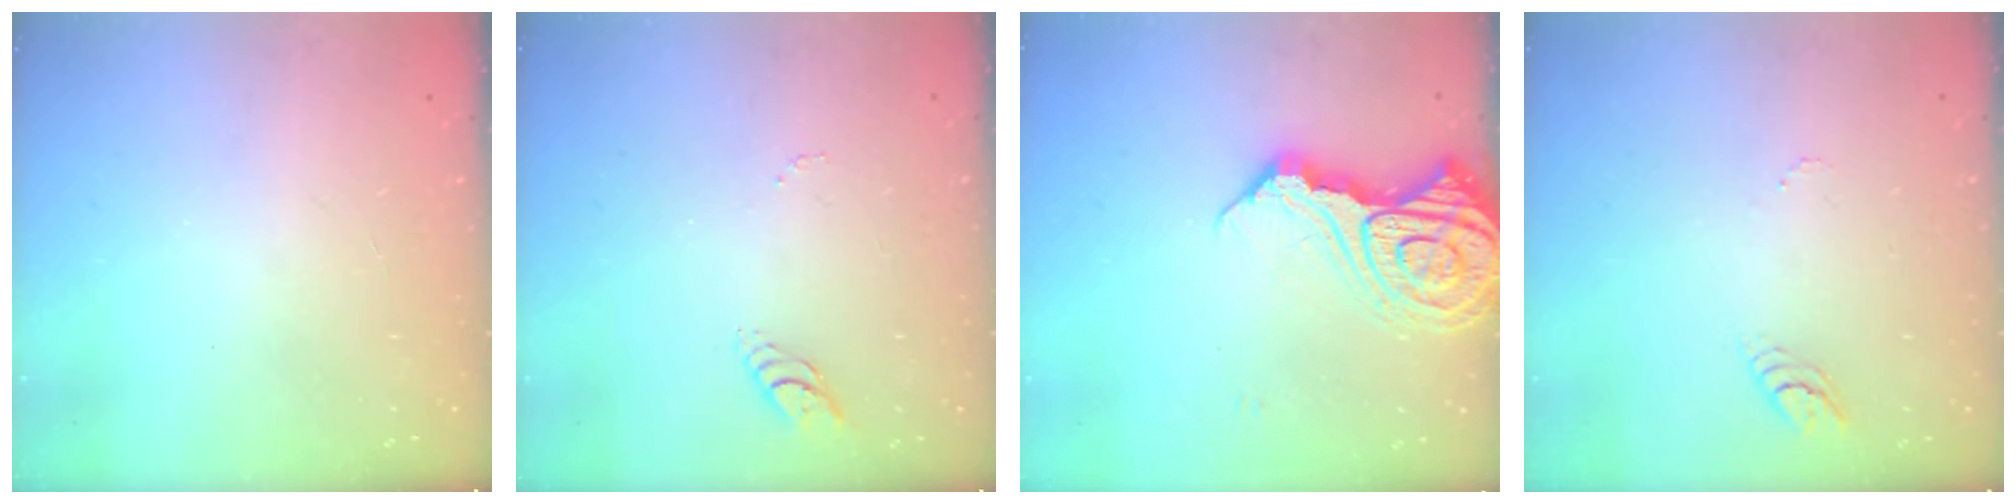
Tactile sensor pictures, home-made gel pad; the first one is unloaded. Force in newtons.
{"total": 4.4, "press": 4.4, "slide": 0.3}
{"total": 19.5, "press": 19.3, "slide": 2.3}
{"total": 3.5, "press": 3.5, "slide": 0.3}